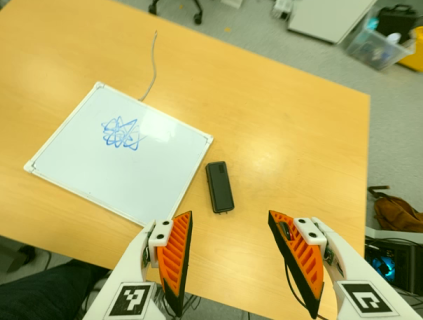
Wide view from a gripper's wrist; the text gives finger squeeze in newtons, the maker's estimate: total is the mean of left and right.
{"total": 0.0}